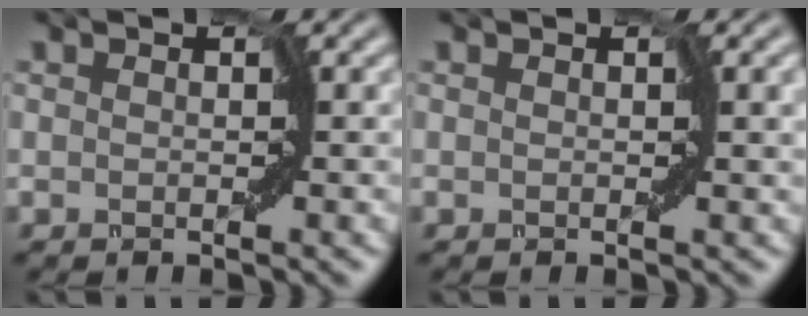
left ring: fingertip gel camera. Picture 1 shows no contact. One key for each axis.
{"total": 1.7, "fx": 0.2, "fy": 0.6, "fz": 1.6, "tx": -0.025, "ty": -0.002, "tz": -0.003}